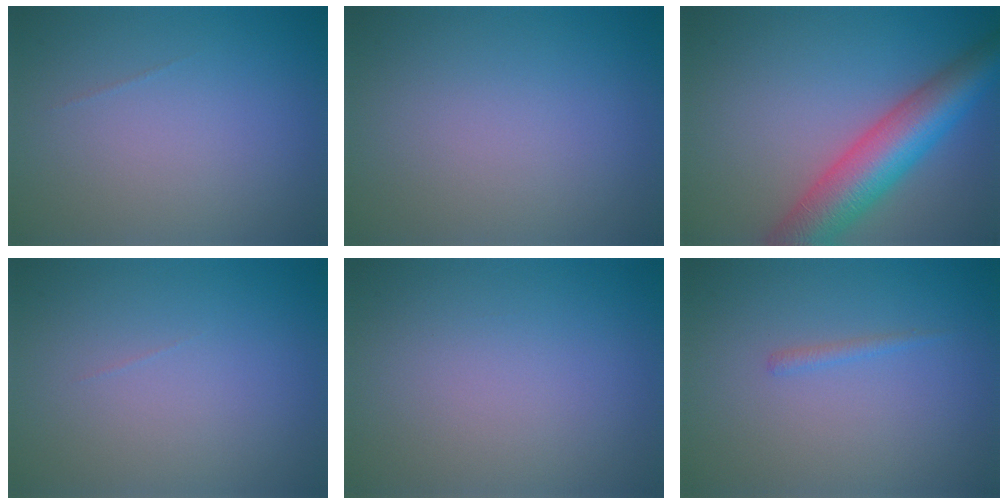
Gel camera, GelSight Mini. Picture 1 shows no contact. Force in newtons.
{"total": 0.0}
{"total": 8.8, "press": 8.8, "slide": 0.3}
{"total": 0.0}
{"total": 0.0}
{"total": 0.7, "press": 0.7, "slide": 0.1}